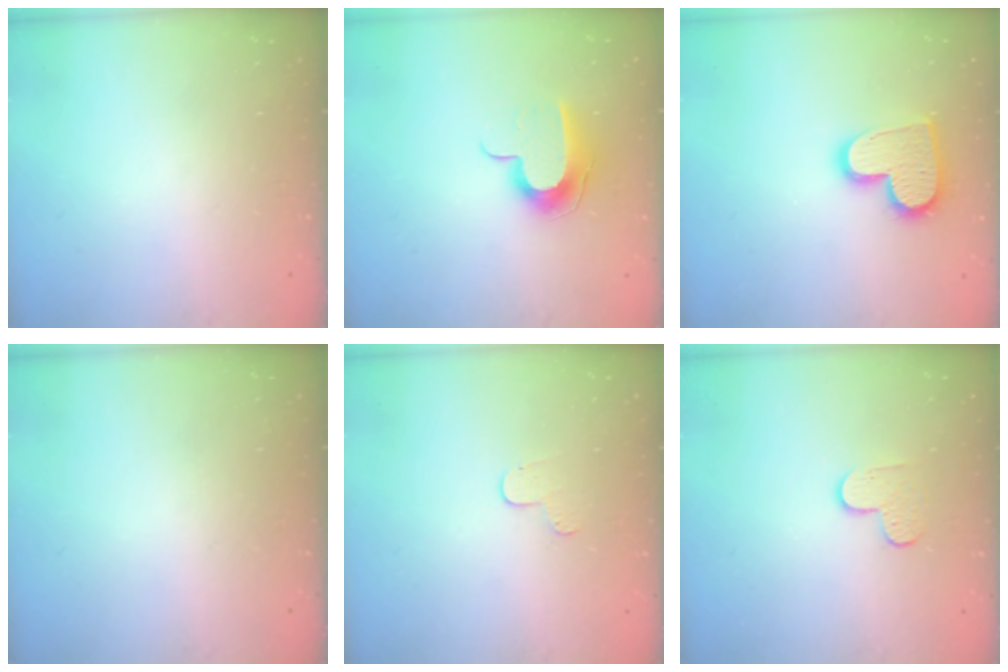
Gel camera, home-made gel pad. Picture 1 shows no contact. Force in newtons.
{"total": 9.8, "press": 9.8, "slide": 0.6}
{"total": 14.0, "press": 13.9, "slide": 0.8}
{"total": 0.0}
{"total": 4.1, "press": 4.1, "slide": 0.4}
{"total": 4.7, "press": 4.7, "slide": 0.5}